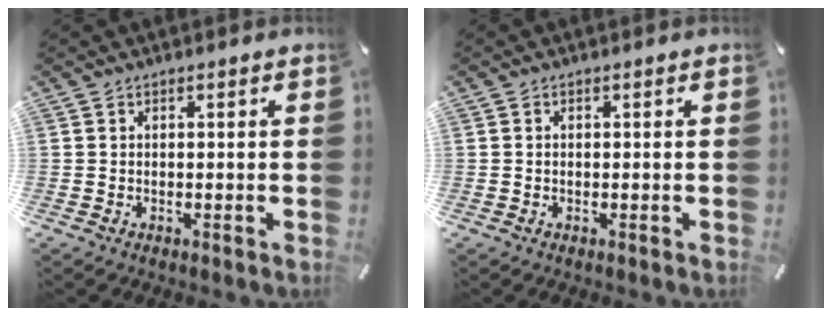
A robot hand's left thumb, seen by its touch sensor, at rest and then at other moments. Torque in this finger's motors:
{"motor_torque": [0.12, 0.06, -0.01, 0.09, 0.00]}